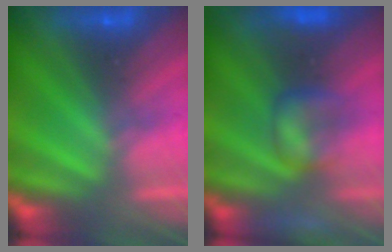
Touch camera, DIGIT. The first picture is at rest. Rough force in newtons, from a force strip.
{"total": 9.3}